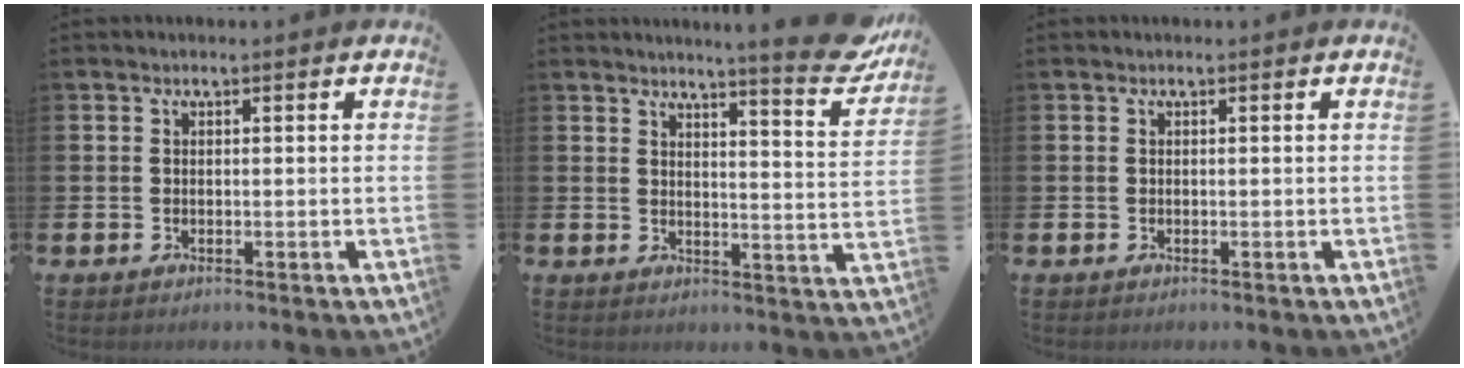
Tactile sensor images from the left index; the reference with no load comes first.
{"total": 6.9, "force": [6.3, -0.1, 2.8], "torque": [-0.036, -0.052, 0.100]}
{"total": 0.0}